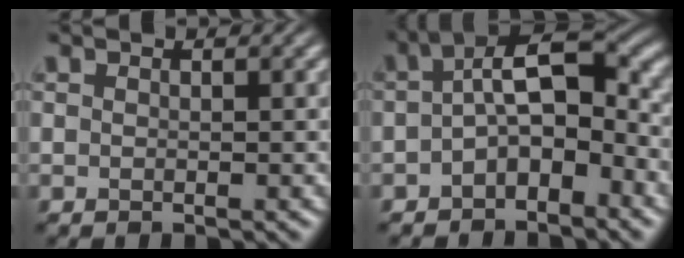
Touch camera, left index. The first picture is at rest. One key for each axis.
{"total": 6.5, "fx": -1.2, "fy": 3.3, "fz": 5.6, "tx": -0.083, "ty": 0.018, "tz": -0.029}